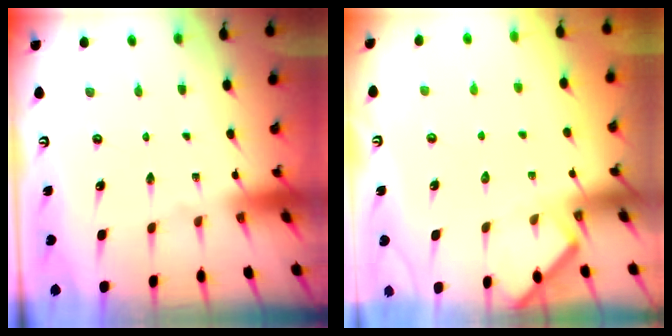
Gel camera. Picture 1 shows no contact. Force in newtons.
{"total": 5.2, "press": 5.2, "slide": 0.6}